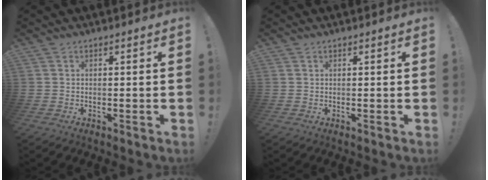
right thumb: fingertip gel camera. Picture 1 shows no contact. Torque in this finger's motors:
{"motor_torque": [-0.11, 0.21, -0.20, 0.10, -0.01]}